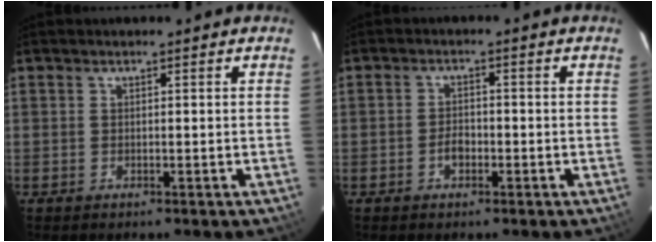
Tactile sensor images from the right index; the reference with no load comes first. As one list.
[{"total": 2.4, "force": [-1.1, 1.5, 1.5], "torque": [-0.030, 0.005, -0.021]}]